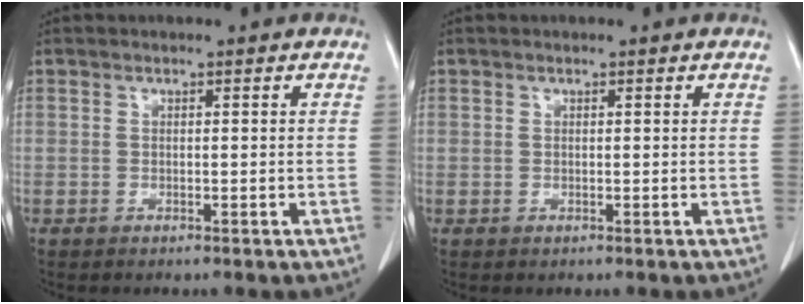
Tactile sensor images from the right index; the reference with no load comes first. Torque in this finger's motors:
{"motor_torque": [-1.56, 0.58, -0.60, -0.19]}